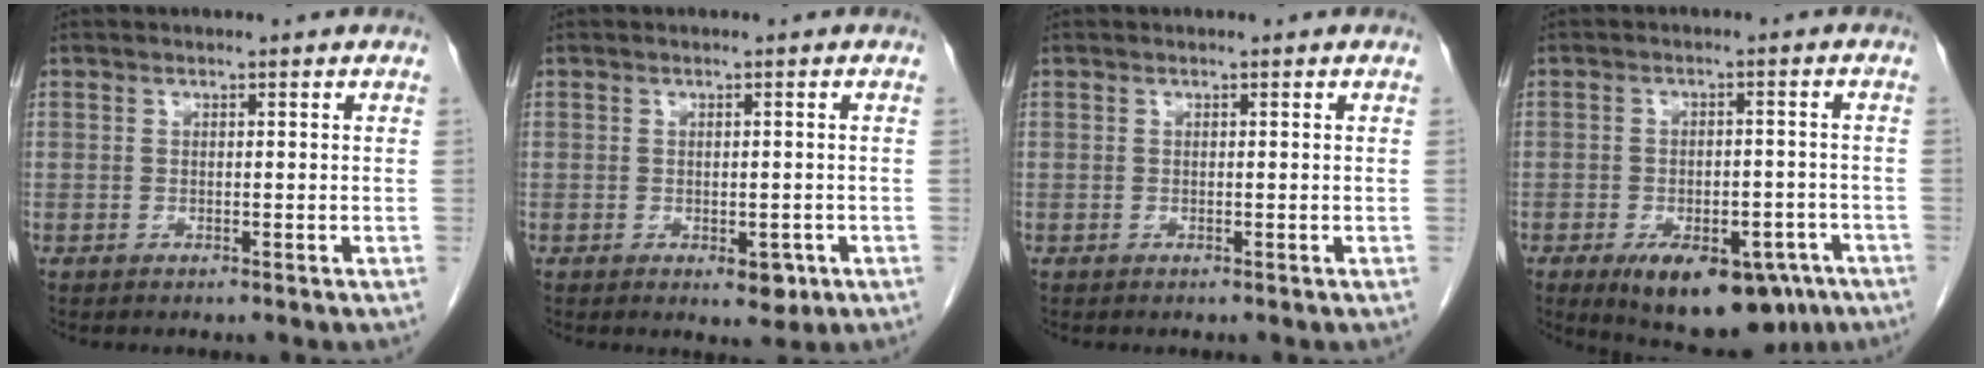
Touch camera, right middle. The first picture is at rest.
{"total": 2.8, "force": [-1.1, 1.7, 2.0], "torque": [-0.018, 0.000, -0.005]}
{"total": 0.0}
{"total": 14.5, "force": [-8.9, 7.0, 9.1], "torque": [-0.114, 0.001, -0.117]}